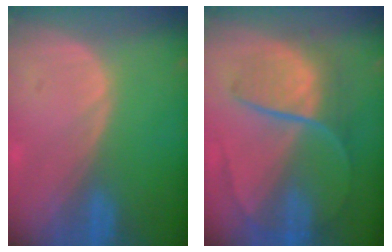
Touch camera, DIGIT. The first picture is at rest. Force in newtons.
{"total": 8.7, "press": 7.5, "slide": 4.5}